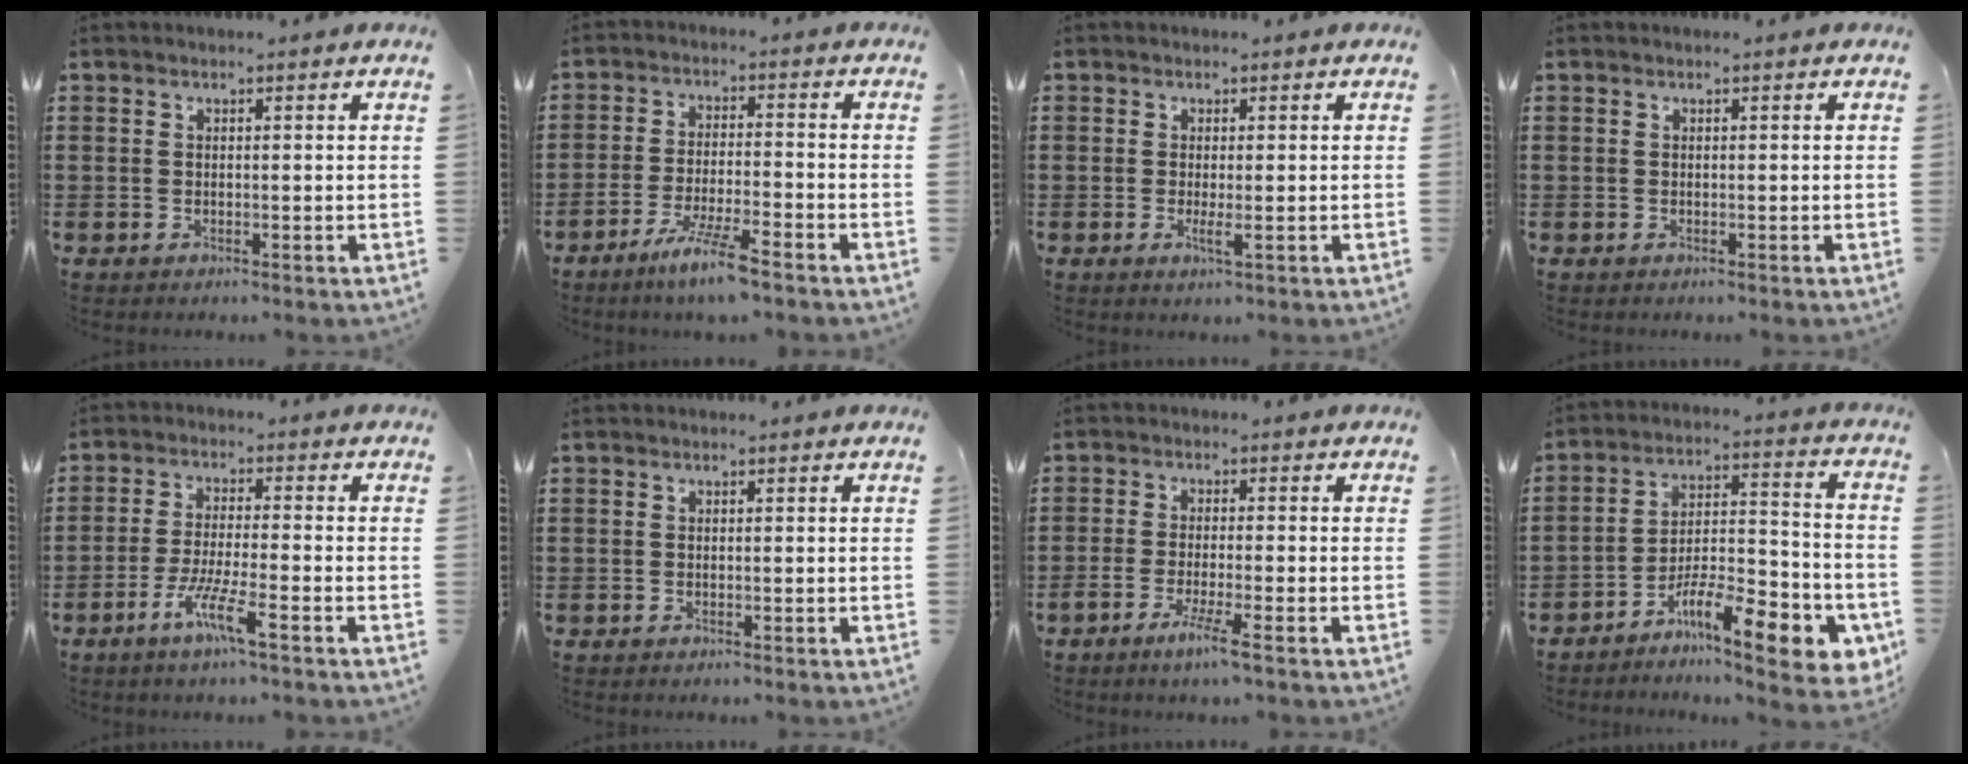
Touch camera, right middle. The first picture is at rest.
{"total": 6.4, "force": [-5.0, -0.1, 3.9], "torque": [-0.081, -0.015, -0.092]}
{"total": 1.4, "force": [-0.1, 0.3, 1.4], "torque": [-0.026, -0.003, -0.001]}
{"total": 0.0}
{"total": 6.2, "force": [-3.8, 0.4, 4.9], "torque": [-0.097, -0.008, -0.071]}
{"total": 0.0}
{"total": 4.0, "force": [-2.5, -0.3, 3.1], "torque": [-0.057, -0.009, -0.045]}
{"total": 11.4, "force": [-8.0, 2.7, 7.7], "torque": [-0.124, 0.018, -0.146]}